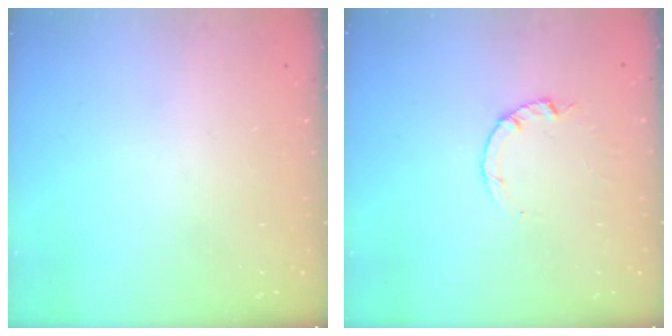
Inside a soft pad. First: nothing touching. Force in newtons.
{"total": 0.9, "press": 0.8, "slide": 0.2}